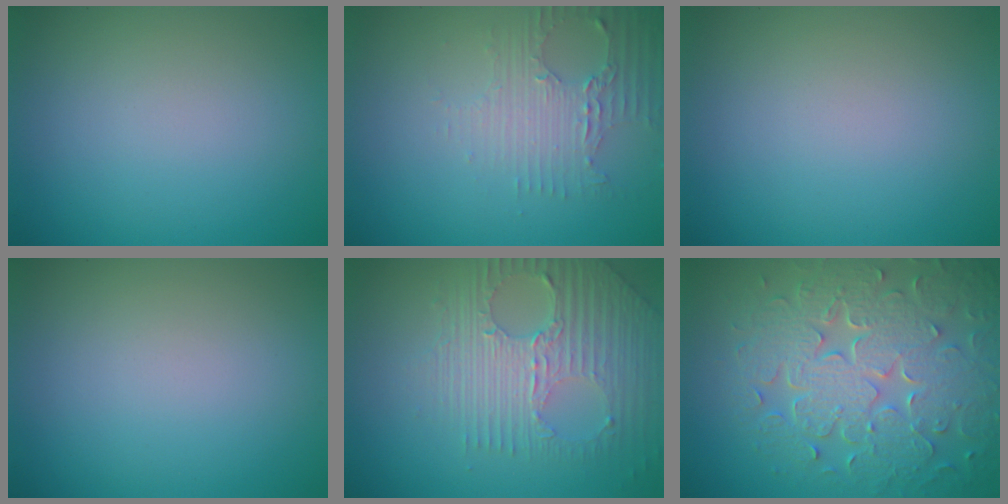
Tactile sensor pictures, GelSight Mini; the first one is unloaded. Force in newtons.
{"total": 3.0, "press": 2.5, "slide": 1.7}
{"total": 0.0}
{"total": 0.0}
{"total": 7.1, "press": 4.7, "slide": 5.3}
{"total": 8.9, "press": 6.5, "slide": 6.1}